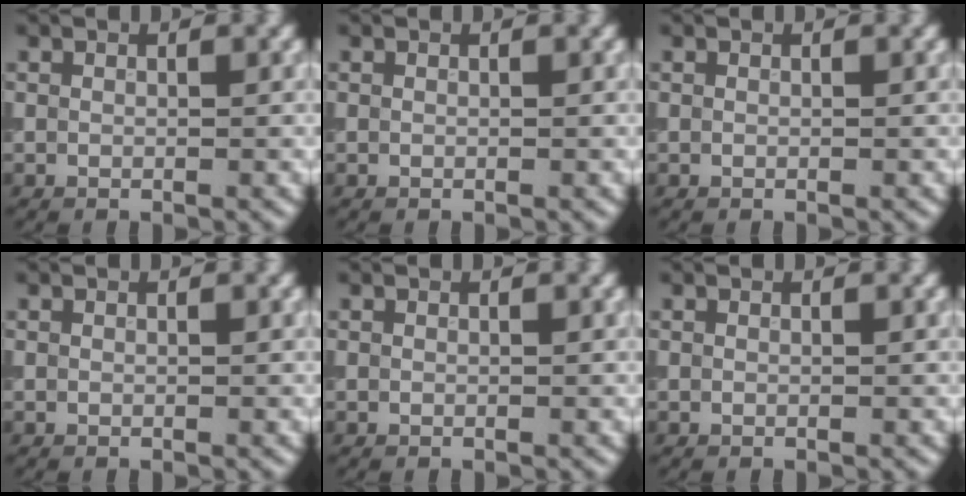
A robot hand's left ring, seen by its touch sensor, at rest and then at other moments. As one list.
[{"total": 0.0}, {"total": 0.0}, {"total": 0.0}, {"total": 0.0}, {"total": 0.0}]